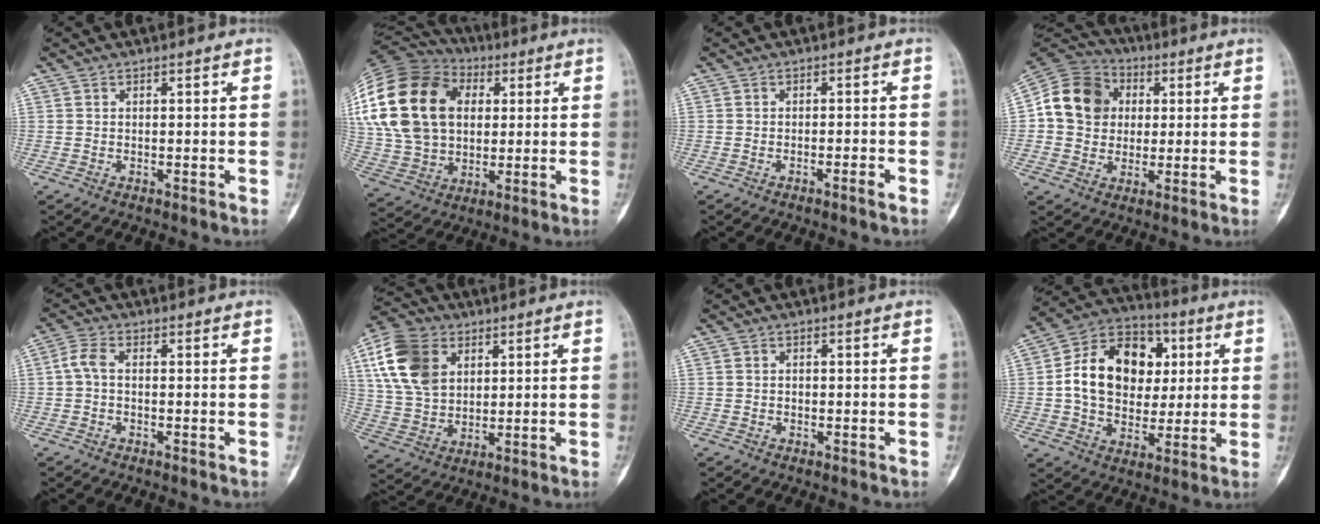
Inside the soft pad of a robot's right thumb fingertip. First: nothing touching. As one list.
[{"total": 26.7, "force": [5.6, 19.1, 17.8], "torque": [-0.362, 0.032, 0.109]}, {"total": 1.6, "force": [-1.0, 0.1, 1.3], "torque": [-0.028, 0.006, -0.017]}, {"total": 13.6, "force": [1.9, 11.8, 6.4], "torque": [-0.097, 0.015, 0.027]}, {"total": 3.2, "force": [-0.2, 1.7, 2.7], "torque": [-0.061, 0.007, -0.011]}, {"total": 14.4, "force": [5.2, 10.3, 8.6], "torque": [-0.152, -0.004, 0.099]}, {"total": 0.6, "force": [-0.1, 0.5, 0.2], "torque": [-0.001, 0.002, -0.003]}, {"total": 18.6, "force": [2.6, 14.0, 12.1], "torque": [-0.169, 0.017, 0.042]}]